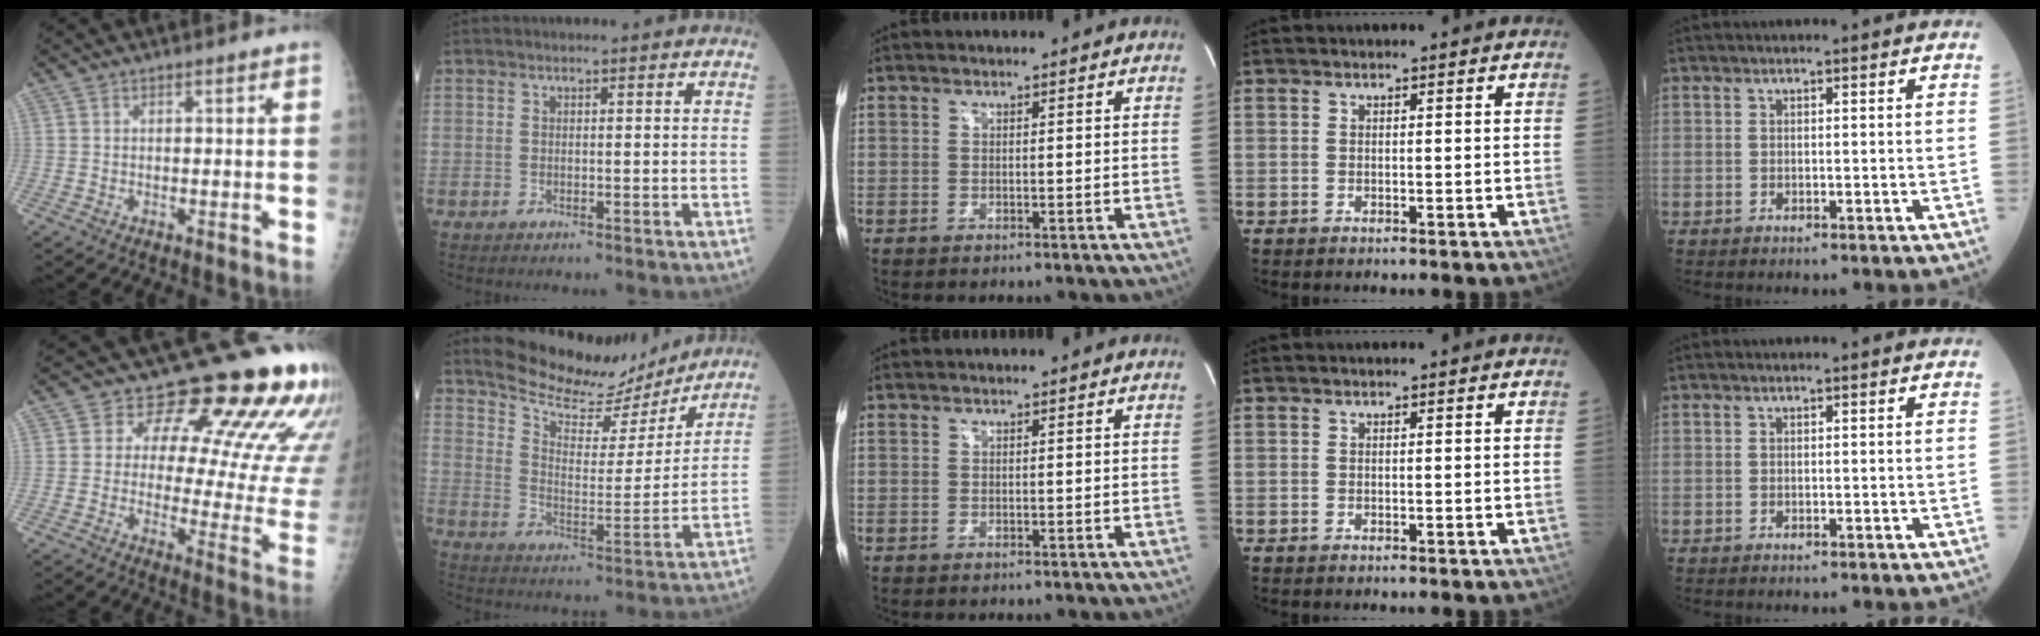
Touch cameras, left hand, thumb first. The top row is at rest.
{"thumb": {"total": 19.8, "force": [13.5, 7.5, 12.5], "torque": [-0.109, -0.079, 0.150]}, "index": {"total": 13.8, "force": [13.1, 3.1, 3.2], "torque": [-0.058, -0.015, 0.199]}}